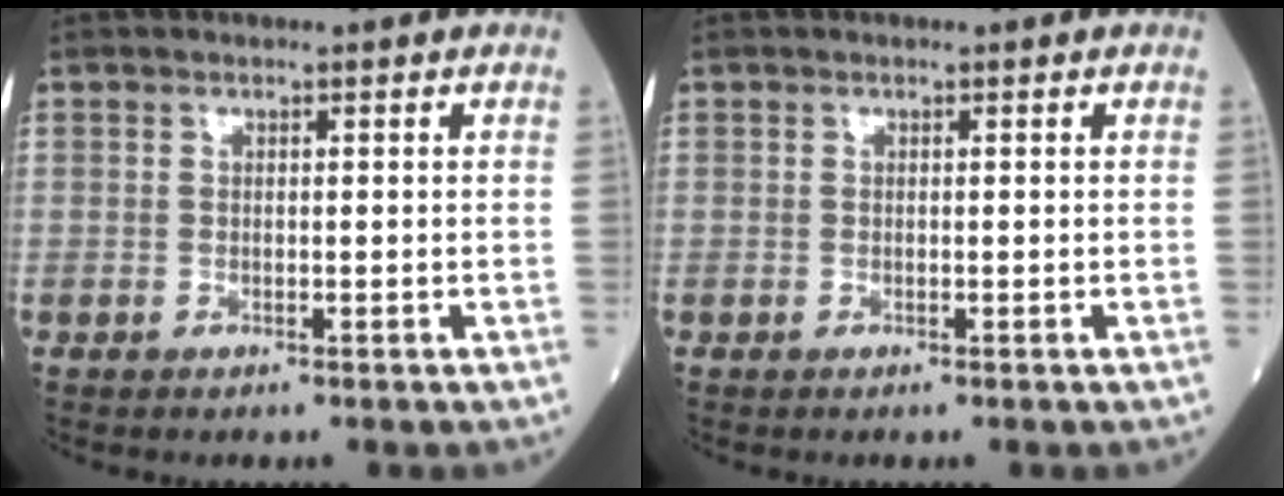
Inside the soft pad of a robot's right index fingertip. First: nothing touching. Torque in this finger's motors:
{"motor_torque": [0.01, 0.01, 0.00, 0.00]}